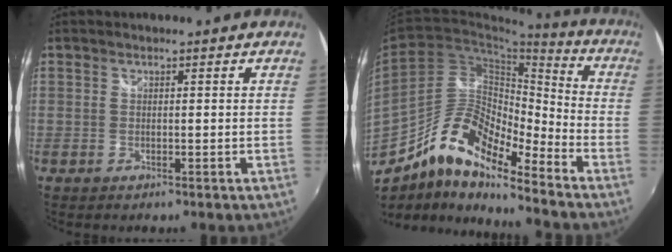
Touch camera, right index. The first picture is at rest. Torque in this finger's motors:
{"motor_torque": [1.10, -1.04, 0.49, 0.10]}